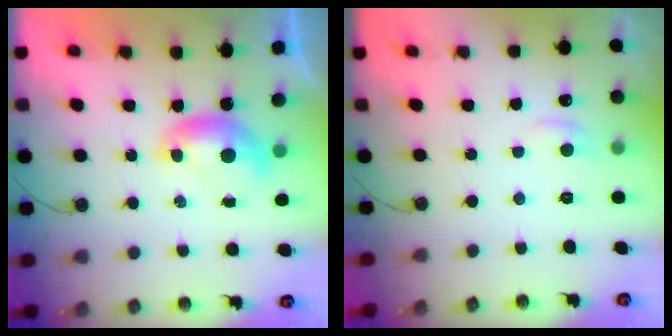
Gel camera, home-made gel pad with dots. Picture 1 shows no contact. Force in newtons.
{"total": 0.9, "press": 0.4, "slide": 0.8}